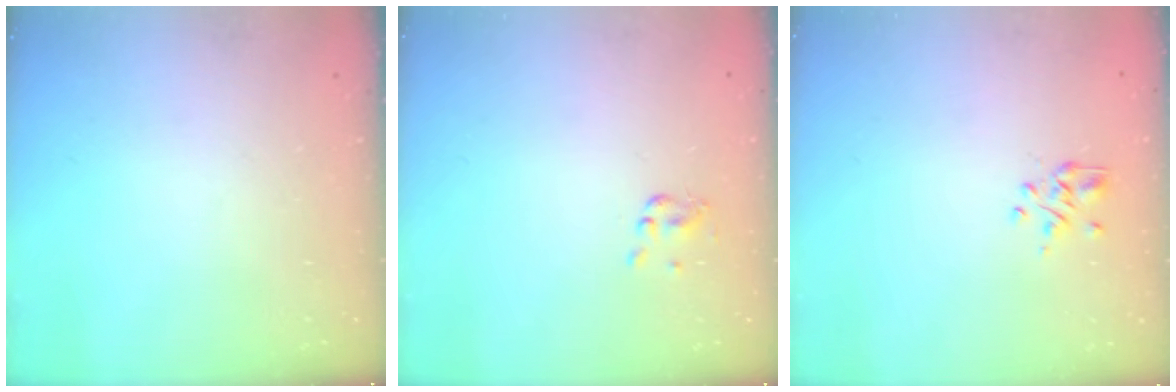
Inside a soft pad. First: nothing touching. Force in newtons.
{"total": 1.8, "press": 1.7, "slide": 0.7}
{"total": 1.9, "press": 1.7, "slide": 0.9}